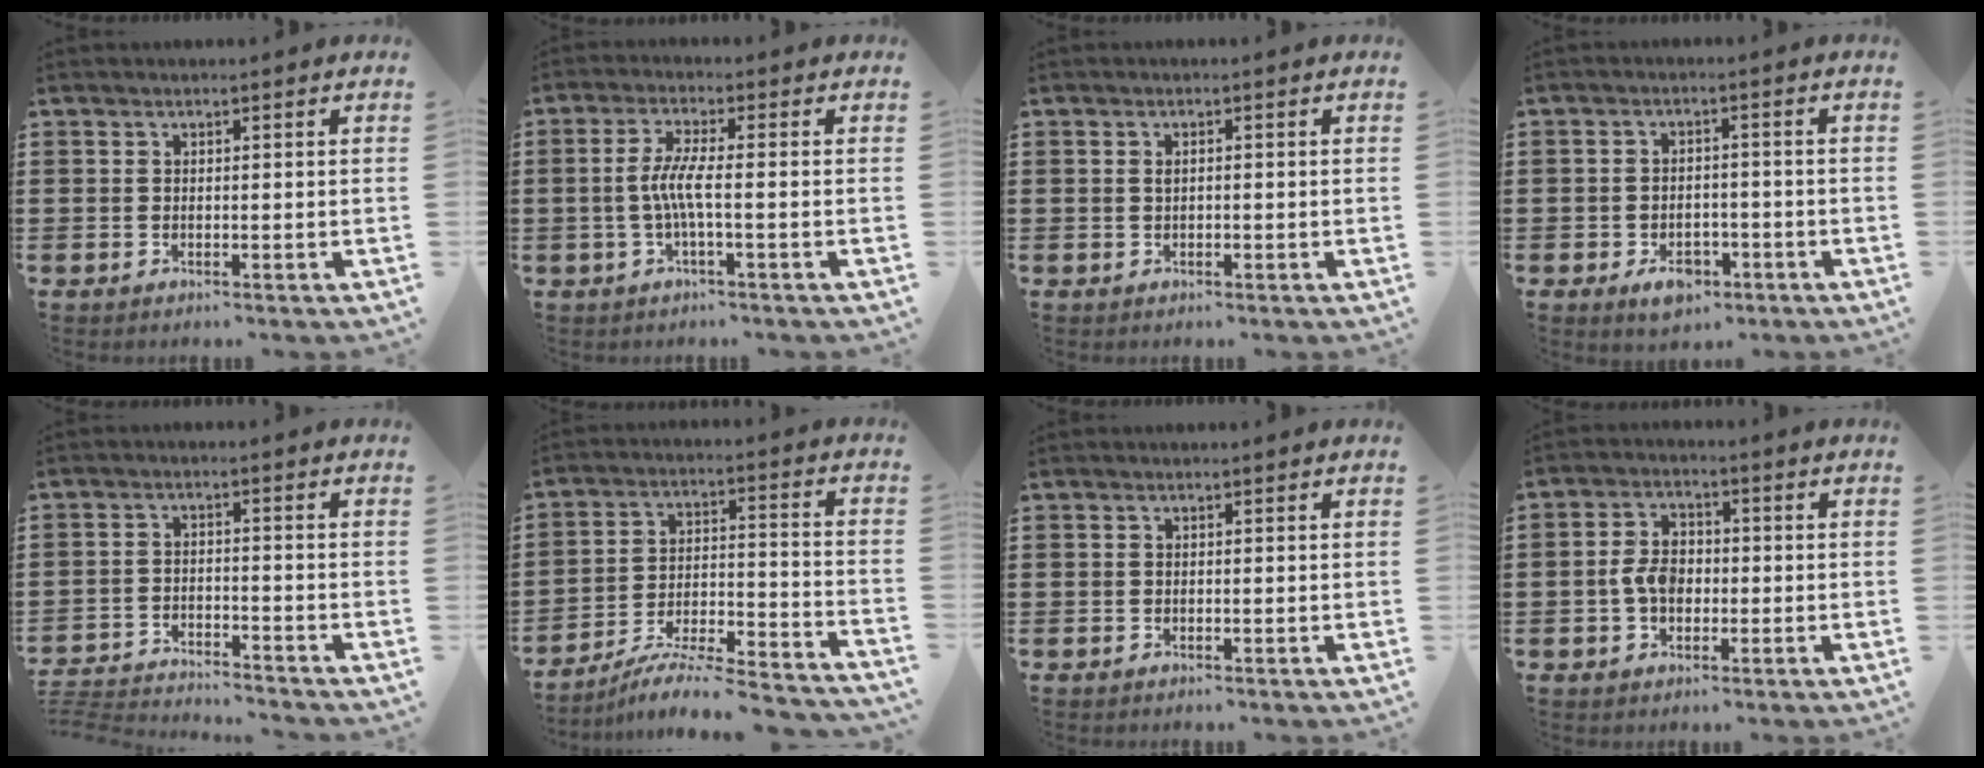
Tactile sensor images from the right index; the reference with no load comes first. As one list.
[{"total": 4.8, "force": [-0.8, 0.3, 4.7], "torque": [-0.108, -0.009, -0.026]}, {"total": 0.8, "force": [0.0, 0.4, 0.7], "torque": [-0.016, 0.000, 0.000]}, {"total": 4.1, "force": [-2.2, 2.5, 2.3], "torque": [-0.032, 0.004, -0.042]}, {"total": 3.7, "force": [-3.7, -0.1, 0.1], "torque": [-0.014, -0.001, -0.083]}, {"total": 7.0, "force": [-6.5, 0.2, 2.7], "torque": [-0.047, -0.006, -0.132]}, {"total": 0.0}, {"total": 4.5, "force": [-0.7, 3.1, 3.2], "torque": [-0.076, 0.004, -0.015]}]